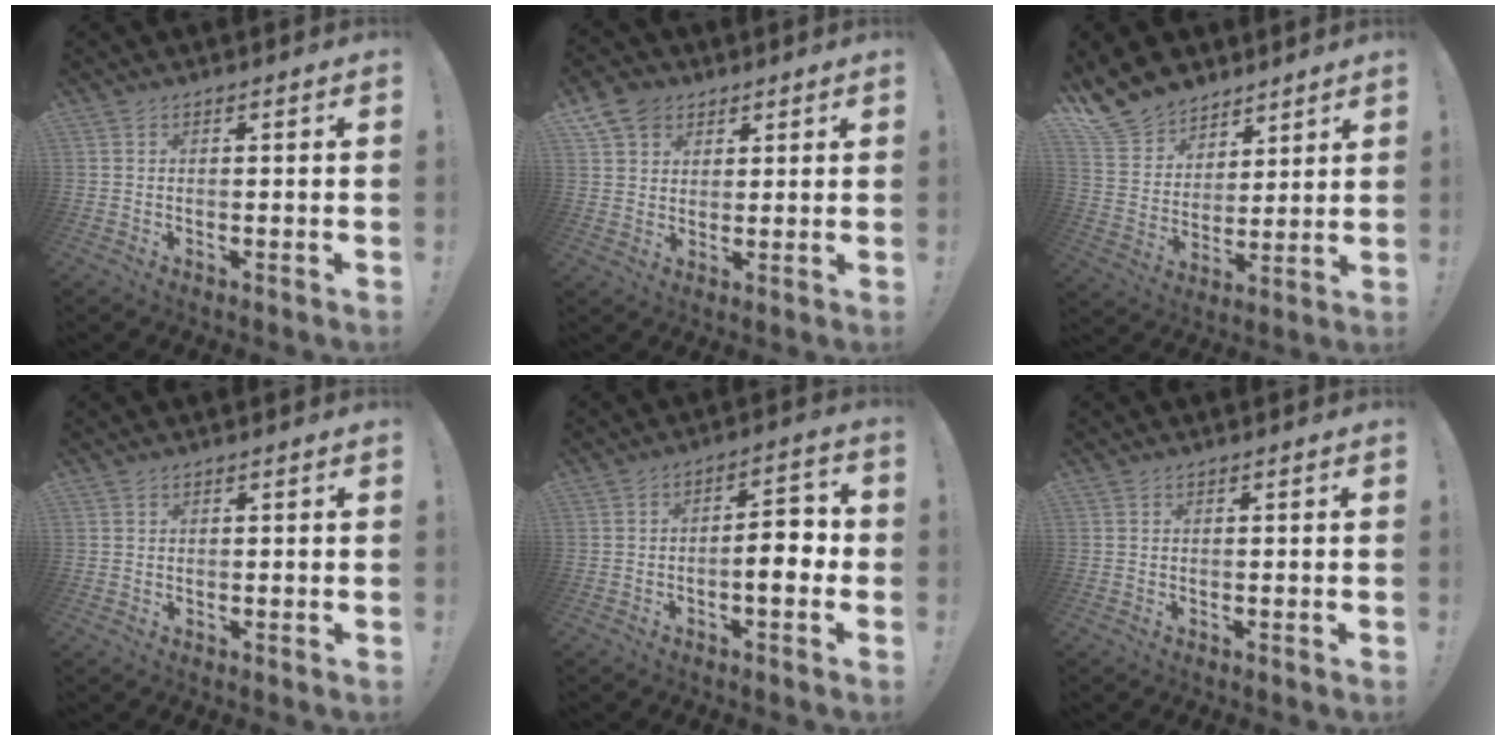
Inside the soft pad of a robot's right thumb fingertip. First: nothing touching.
{"total": 8.1, "force": [4.8, 6.1, 2.6], "torque": [-0.044, -0.025, 0.096]}
{"total": 12.8, "force": [10.0, 7.7, 2.2], "torque": [-0.057, -0.078, 0.196]}
{"total": 1.0, "force": [0.6, 0.8, -0.1], "torque": [0.009, -0.005, 0.010]}
{"total": 8.2, "force": [-1.7, 2.9, 7.5], "torque": [-0.100, 0.009, -0.032]}
{"total": 0.0}